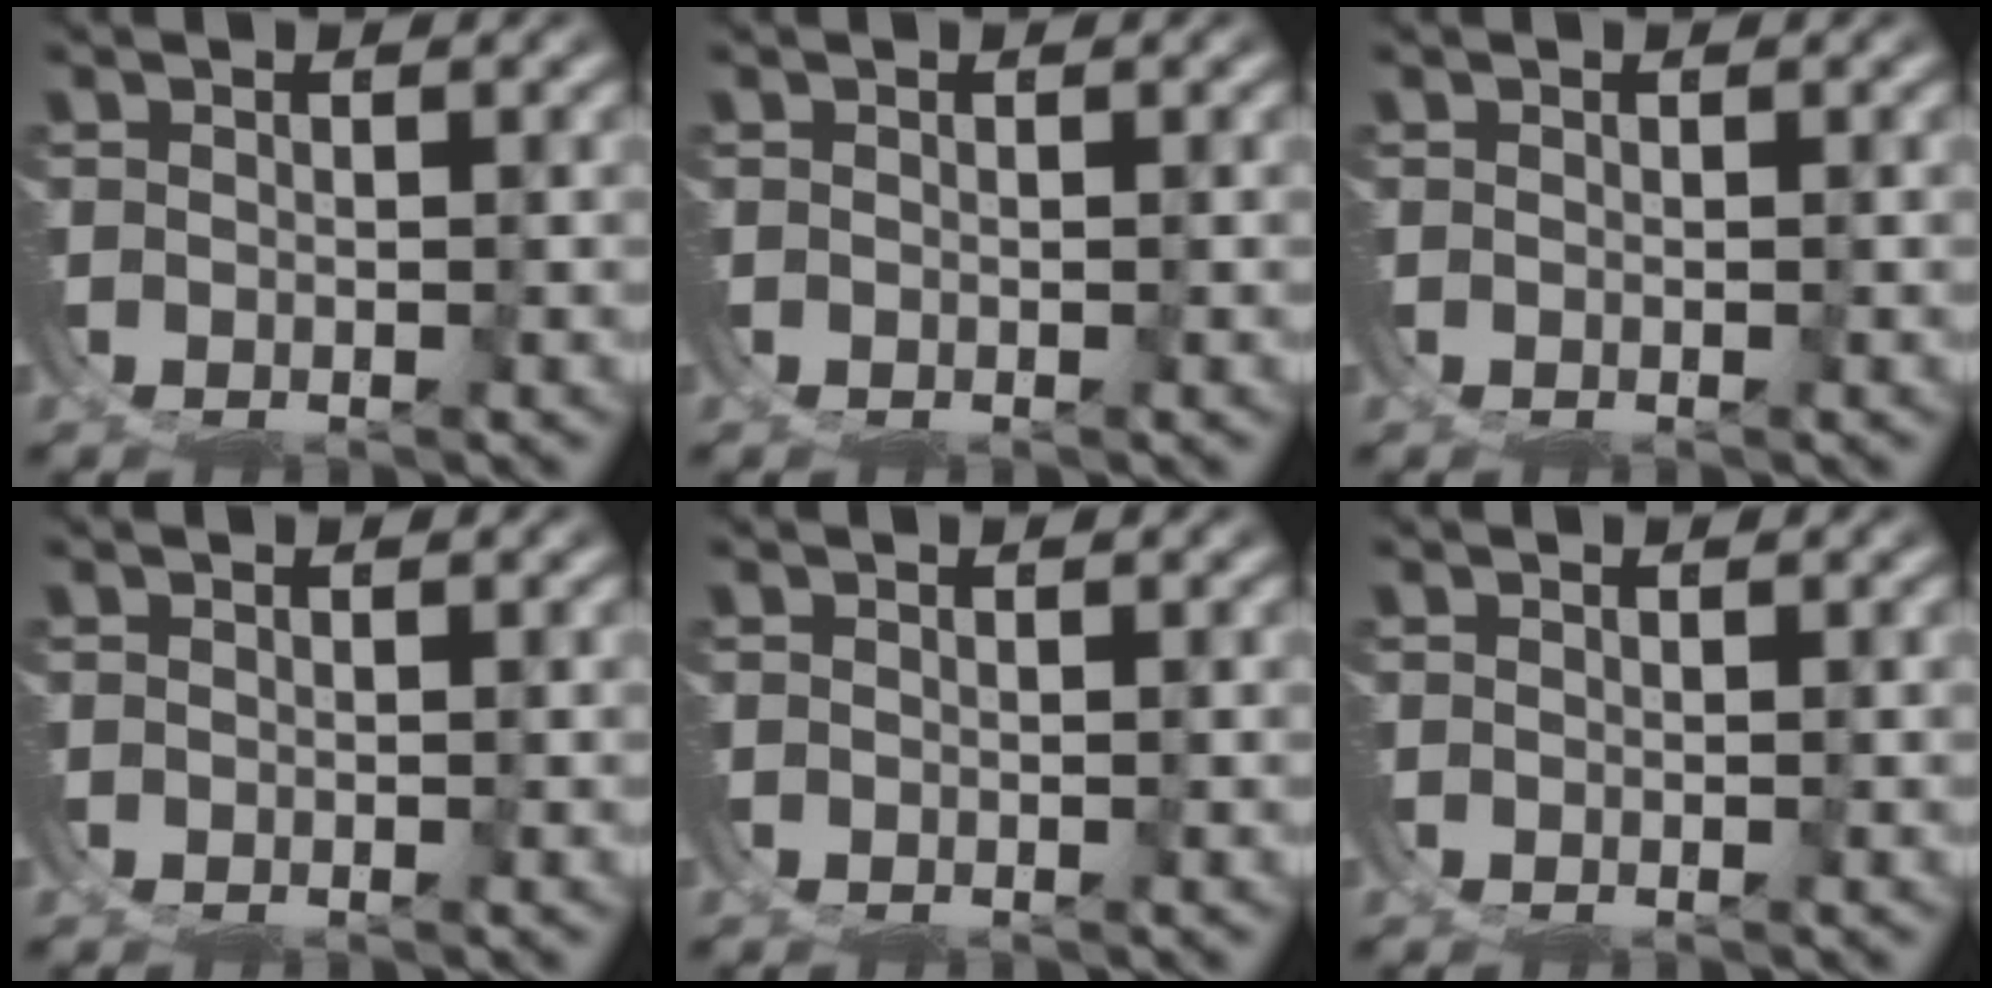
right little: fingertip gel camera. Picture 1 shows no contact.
{"total": 0.0}
{"total": 0.0}
{"total": 0.0}
{"total": 0.0}
{"total": 0.0}